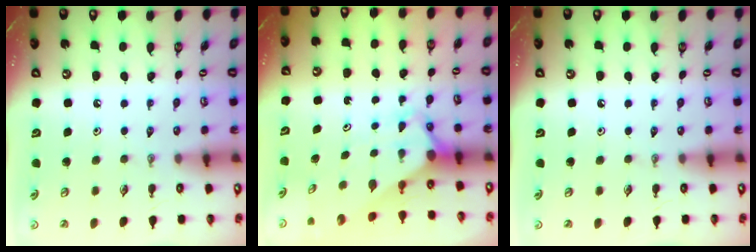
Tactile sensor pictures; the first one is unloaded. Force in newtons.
{"total": 3.0, "press": 3.0, "slide": 0.2}
{"total": 0.0}